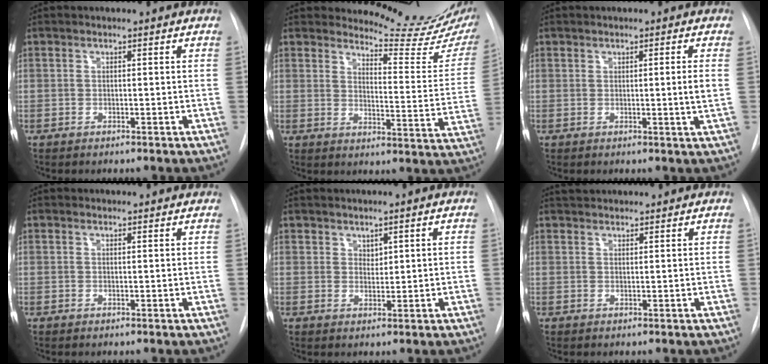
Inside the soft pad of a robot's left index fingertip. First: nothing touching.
{"total": 14.4, "force": [14.0, 0.7, 3.4], "torque": [-0.043, -0.099, 0.162]}
{"total": 2.2, "force": [0.3, -0.5, 2.1], "torque": [-0.030, -0.004, 0.005]}
{"total": 3.0, "force": [2.9, 0.7, 0.1], "torque": [-0.005, 0.012, 0.030]}
{"total": 1.7, "force": [1.4, 0.8, 0.4], "torque": [0.000, 0.000, 0.025]}
{"total": 4.8, "force": [4.6, 0.7, 1.1], "torque": [-0.016, 0.039, 0.073]}